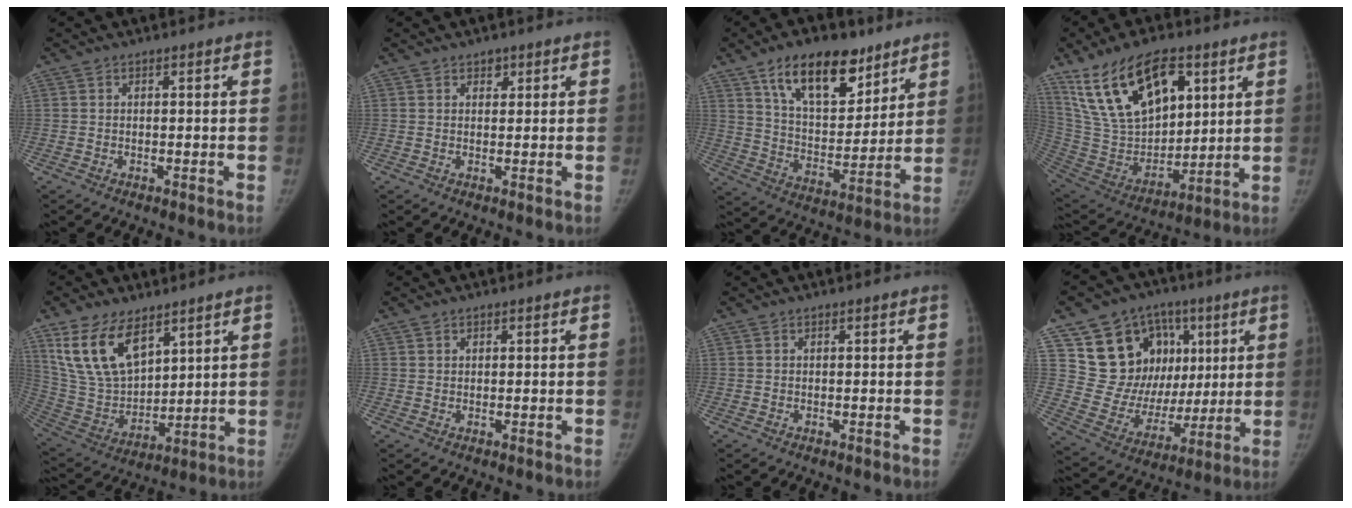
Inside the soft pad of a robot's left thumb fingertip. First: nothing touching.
{"total": 1.7, "force": [1.0, 1.2, 0.6], "torque": [0.005, -0.005, 0.013]}
{"total": 18.0, "force": [11.1, 9.2, 10.7], "torque": [-0.122, -0.055, 0.190]}
{"total": 23.1, "force": [11.4, 12.7, 15.6], "torque": [-0.255, -0.036, 0.220]}
{"total": 16.5, "force": [9.4, 9.1, 10.0], "torque": [-0.164, -0.041, 0.201]}
{"total": 0.8, "force": [0.4, 0.7, 0.0], "torque": [0.010, -0.002, 0.004]}
{"total": 0.0}
{"total": 21.8, "force": [7.9, 16.7, 11.6], "torque": [-0.135, 0.015, 0.155]}